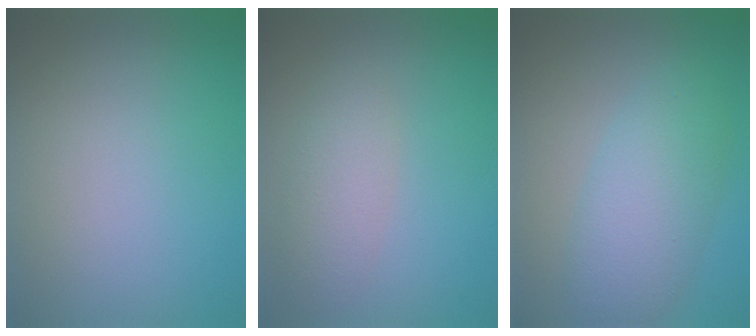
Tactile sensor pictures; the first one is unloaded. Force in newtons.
{"total": 2.9, "press": 2.9, "slide": 0.1}
{"total": 4.9, "press": 4.9, "slide": 0.1}